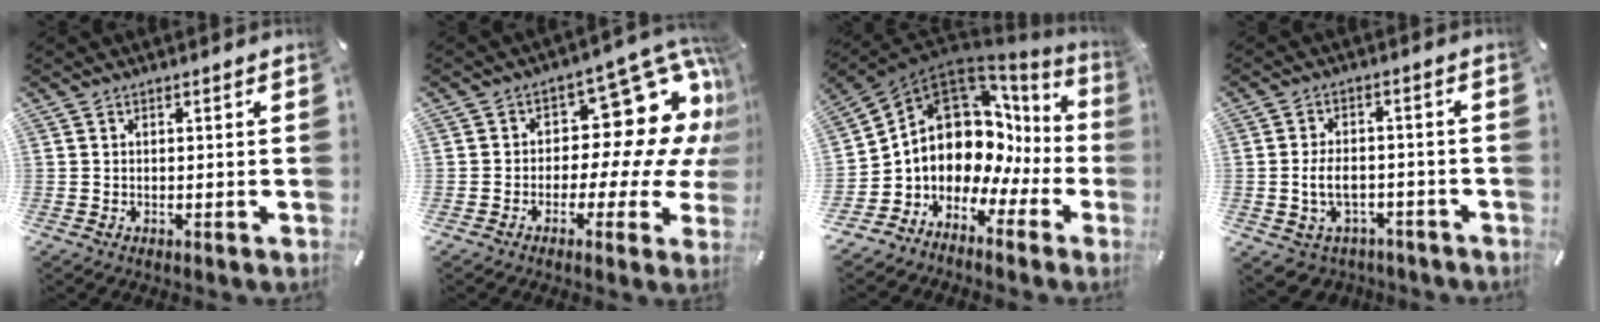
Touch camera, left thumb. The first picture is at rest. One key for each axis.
{"total": 16.7, "fx": 5.5, "fy": 9.9, "fz": 12.3, "tx": -0.155, "ty": -0.052, "tz": 0.089}
{"total": 11.9, "fx": 3.4, "fy": 9.5, "fz": 6.3, "tx": -0.125, "ty": -0.066, "tz": 0.061}
{"total": 7.3, "fx": -2.0, "fy": 5.4, "fz": 4.5, "tx": -0.089, "ty": 0.013, "tz": -0.038}